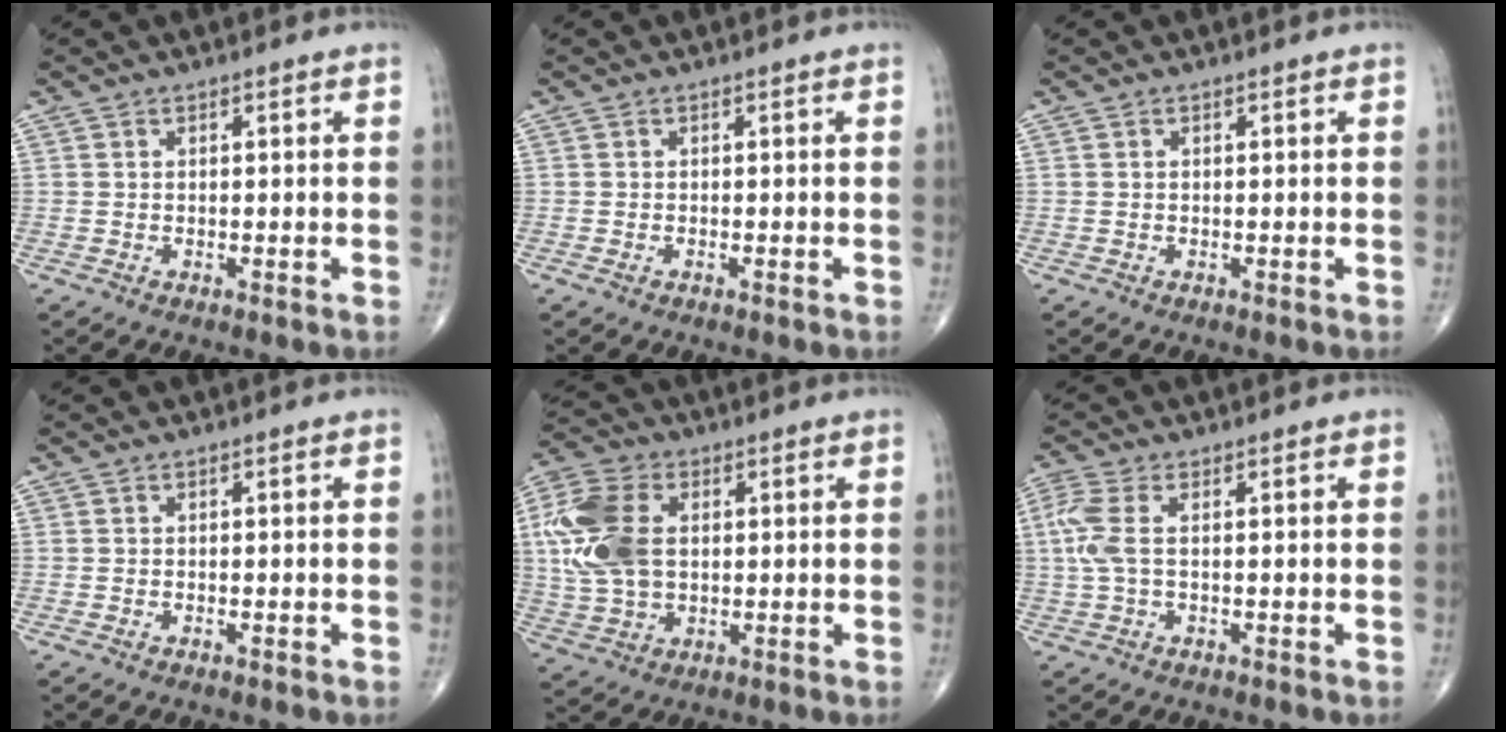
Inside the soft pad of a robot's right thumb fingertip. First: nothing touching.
{"total": 0.6, "force": [-0.3, 0.3, 0.4], "torque": [-0.010, 0.003, -0.004]}
{"total": 0.0}
{"total": 0.0}
{"total": 15.1, "force": [2.3, 9.7, 11.3], "torque": [-0.250, 0.006, 0.044]}
{"total": 5.5, "force": [0.7, 2.3, 5.0], "torque": [-0.154, 0.012, 0.012]}